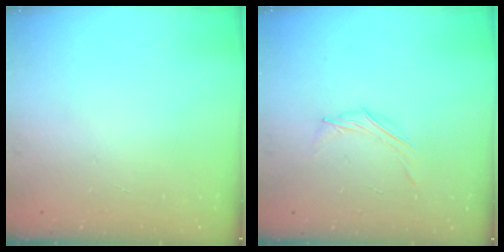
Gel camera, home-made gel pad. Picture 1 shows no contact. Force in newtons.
{"total": 3.7, "press": 3.4, "slide": 1.3}